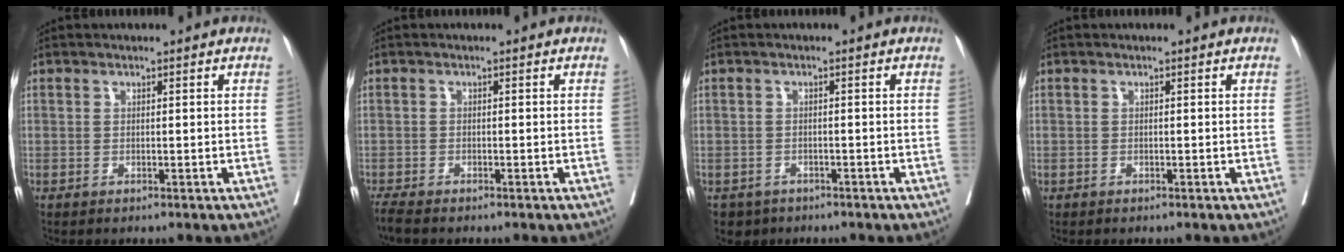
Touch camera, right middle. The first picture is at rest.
{"total": 2.7, "force": [-2.4, 0.2, 1.1], "torque": [-0.029, -0.011, -0.045]}
{"total": 3.5, "force": [-2.6, 2.4, 0.1], "torque": [-0.003, 0.001, -0.042]}
{"total": 0.0}